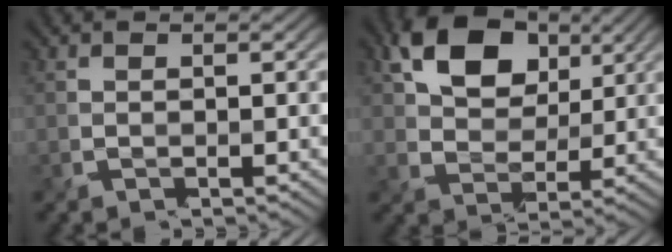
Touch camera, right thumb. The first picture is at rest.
{"total": 9.6, "force": [3.9, 6.5, 5.9], "torque": [-0.121, 0.004, 0.061]}